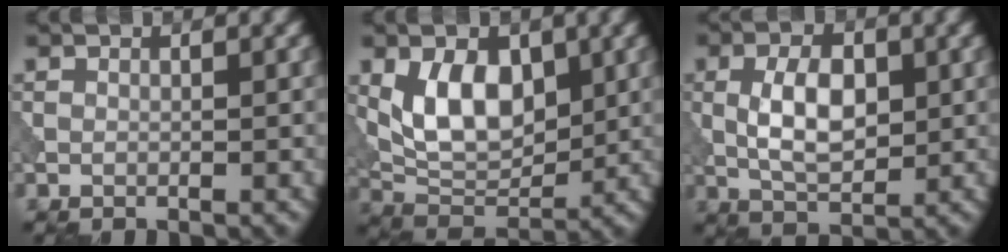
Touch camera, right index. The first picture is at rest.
{"total": 6.6, "force": [1.5, 3.9, 5.1], "torque": [-0.088, -0.007, 0.028]}
{"total": 5.0, "force": [0.2, 2.7, 4.3], "torque": [-0.086, 0.002, 0.006]}